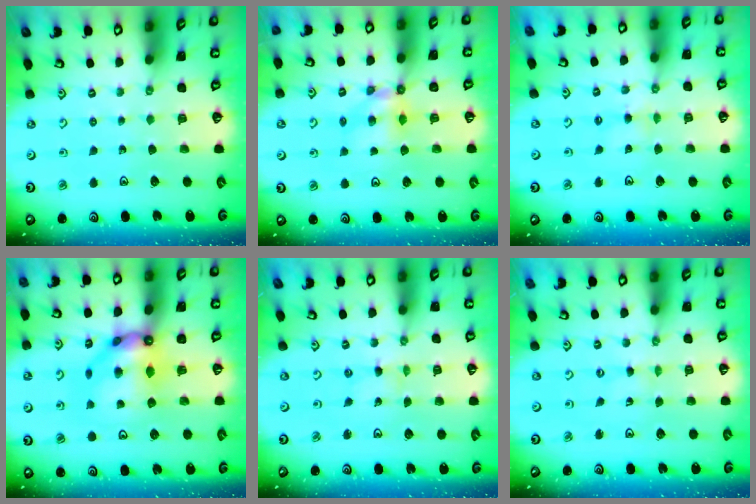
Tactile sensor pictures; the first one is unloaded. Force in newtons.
{"total": 5.4, "press": 5.4, "slide": 0.1}
{"total": 2.7, "press": 2.7, "slide": 0.5}
{"total": 10.8, "press": 10.7, "slide": 1.1}
{"total": 1.6, "press": 1.6, "slide": 0.2}
{"total": 0.6, "press": 0.6, "slide": 0.1}